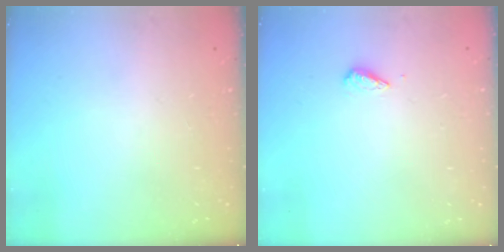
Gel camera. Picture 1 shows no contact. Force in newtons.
{"total": 2.9, "press": 2.9, "slide": 0.4}